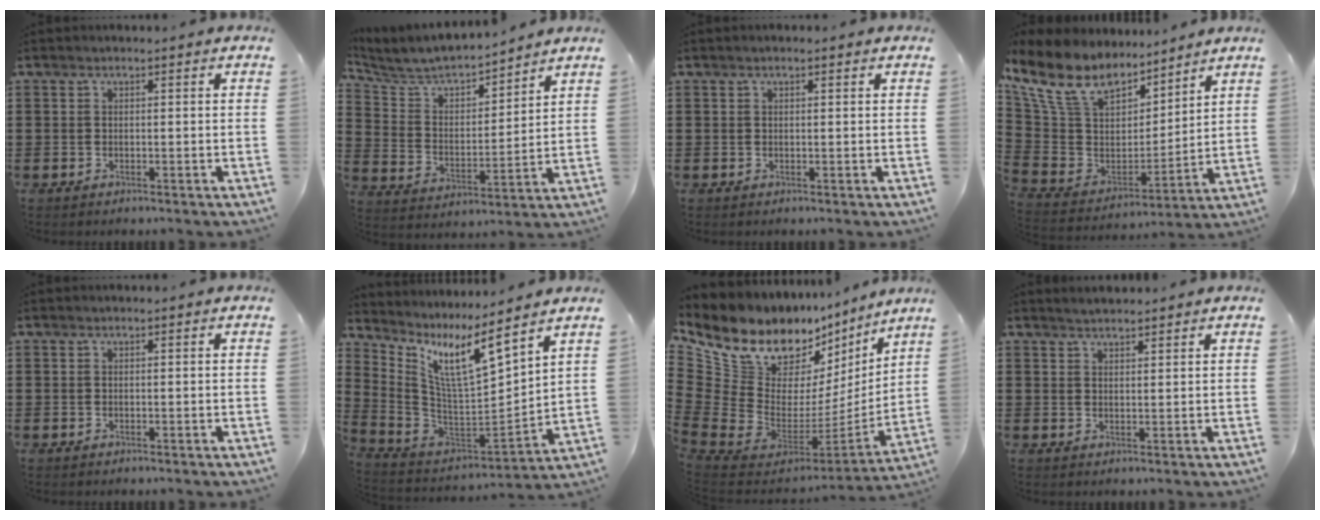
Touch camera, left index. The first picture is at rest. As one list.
[{"total": 6.2, "force": [5.7, 1.5, 1.9], "torque": [-0.068, -0.037, 0.095]}, {"total": 0.7, "force": [0.4, 0.2, 0.5], "torque": [-0.010, 0.001, 0.007]}, {"total": 12.5, "force": [9.5, 5.9, 5.6], "torque": [-0.161, -0.051, 0.173]}, {"total": 0.0}, {"total": 10.3, "force": [6.7, 1.7, 7.7], "torque": [-0.173, -0.045, 0.111]}, {"total": 11.4, "force": [8.4, 6.3, 4.4], "torque": [-0.125, -0.093, 0.148]}, {"total": 1.9, "force": [1.9, 0.2, 0.3], "torque": [-0.009, 0.004, 0.036]}]